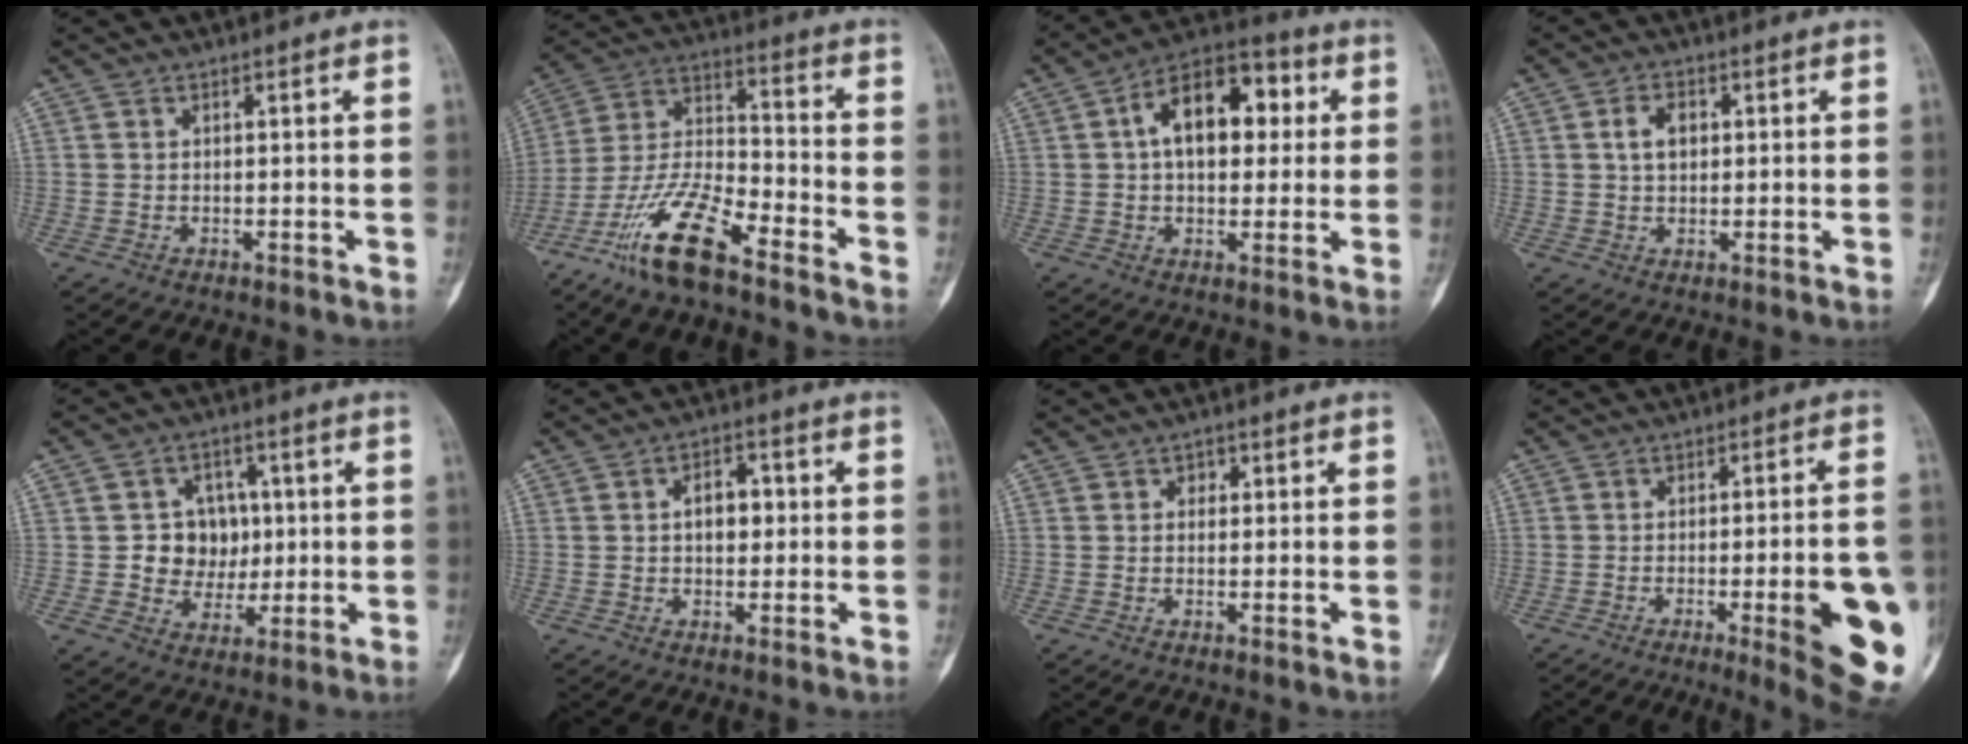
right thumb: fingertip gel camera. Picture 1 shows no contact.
{"total": 14.5, "force": [-9.9, 3.8, 9.8], "torque": [-0.203, 0.063, -0.193]}
{"total": 15.1, "force": [3.0, 9.1, 11.7], "torque": [-0.149, 0.025, 0.038]}
{"total": 4.4, "force": [0.9, 3.0, 3.0], "torque": [-0.043, 0.005, 0.015]}
{"total": 9.0, "force": [0.7, 8.0, 3.9], "torque": [-0.009, 0.008, 0.015]}
{"total": 5.5, "force": [0.5, 3.6, 4.2], "torque": [-0.050, 0.012, 0.002]}
{"total": 1.6, "force": [0.4, 1.4, 0.7], "torque": [0.003, 0.003, 0.001]}
{"total": 16.4, "force": [-4.7, 2.9, 15.4], "torque": [-0.153, 0.009, -0.049]}